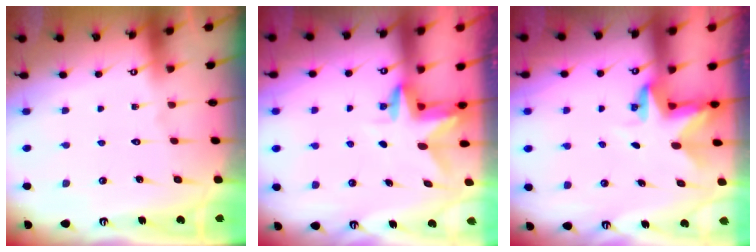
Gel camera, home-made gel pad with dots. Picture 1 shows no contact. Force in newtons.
{"total": 3.0, "press": 3.0, "slide": 0.3}
{"total": 2.9, "press": 2.9, "slide": 0.2}